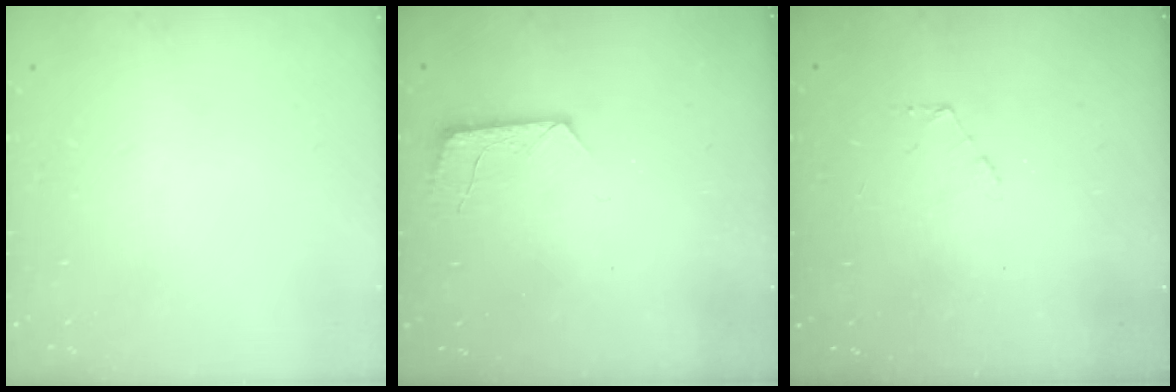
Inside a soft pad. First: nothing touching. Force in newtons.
{"total": 7.4, "press": 7.4, "slide": 0.6}
{"total": 3.5, "press": 3.5, "slide": 0.4}